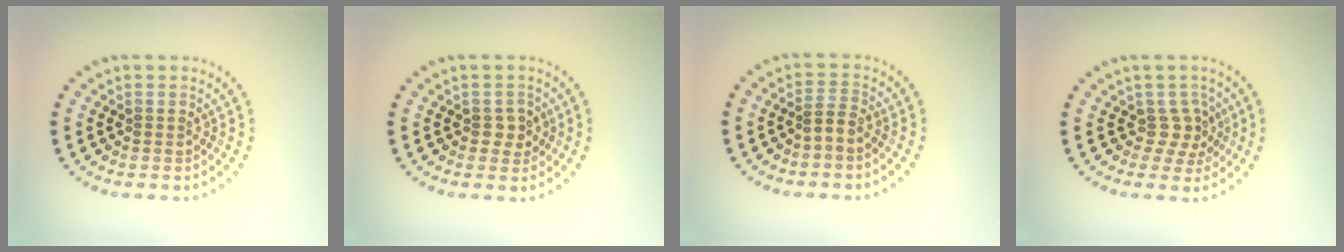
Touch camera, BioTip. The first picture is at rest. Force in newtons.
{"total": 1.5, "press": 1.4, "slide": 0.5}
{"total": 1.4, "press": 1.0, "slide": 0.9}
{"total": 2.1, "press": 1.5, "slide": 1.5}